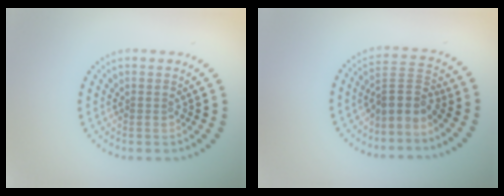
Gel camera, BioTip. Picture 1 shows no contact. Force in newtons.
{"total": 3.1, "press": 2.2, "slide": 2.2}